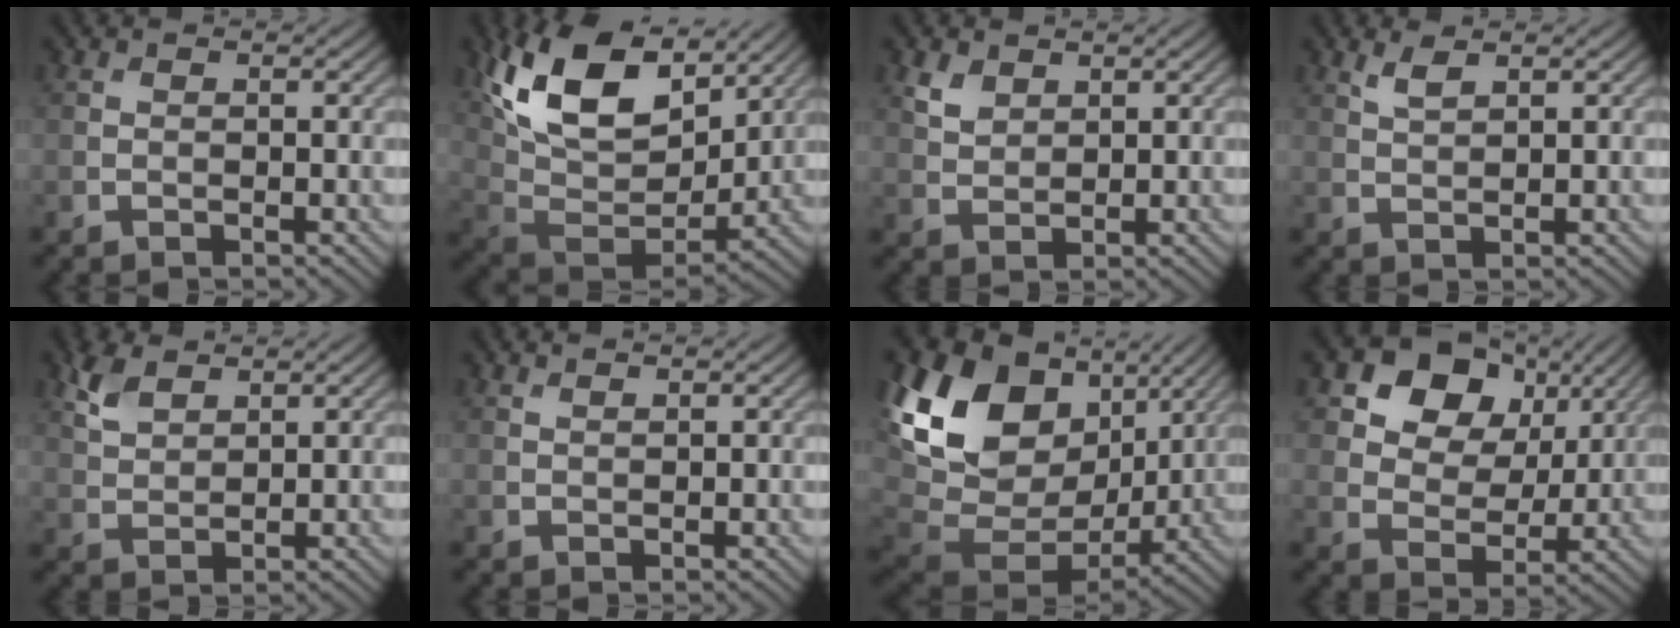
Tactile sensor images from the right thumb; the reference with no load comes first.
{"total": 15.9, "force": [8.3, 8.6, 10.4], "torque": [-0.225, 0.016, 0.146]}
{"total": 2.7, "force": [1.8, 1.6, 1.2], "torque": [-0.034, -0.003, 0.041]}
{"total": 1.9, "force": [1.3, 0.5, 1.3], "torque": [-0.035, 0.000, 0.029]}
{"total": 4.3, "force": [2.8, 2.1, 2.4], "torque": [-0.065, 0.004, 0.065]}
{"total": 0.8, "force": [0.8, 0.1, 0.4], "torque": [-0.007, 0.000, 0.014]}
{"total": 17.4, "force": [5.3, 12.4, 11.0], "torque": [-0.251, 0.001, 0.111]}
{"total": 11.8, "force": [5.9, 8.1, 6.1], "torque": [-0.121, 0.012, 0.094]}